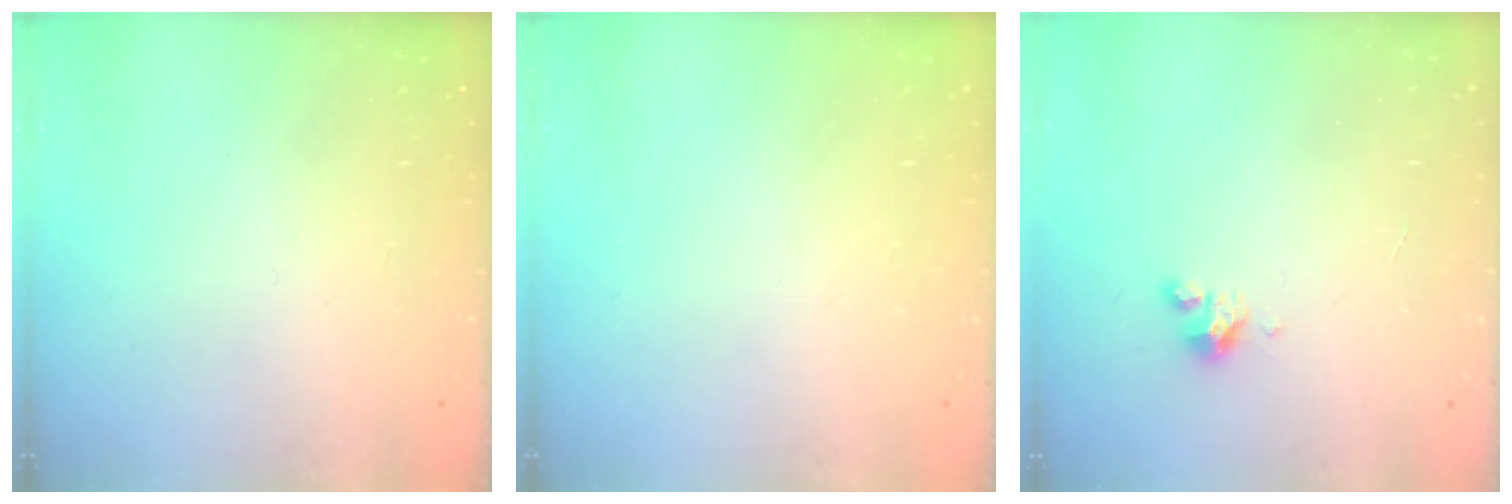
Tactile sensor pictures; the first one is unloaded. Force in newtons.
{"total": 0.0}
{"total": 2.8, "press": 2.8, "slide": 0.2}